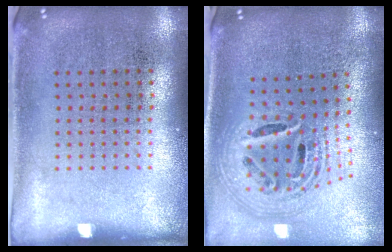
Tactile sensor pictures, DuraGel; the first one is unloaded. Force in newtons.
{"total": 2.5, "press": 1.8, "slide": 1.7}